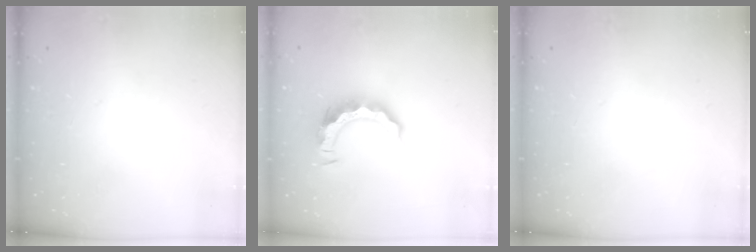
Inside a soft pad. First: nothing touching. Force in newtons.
{"total": 9.2, "press": 9.1, "slide": 1.0}
{"total": 0.0}